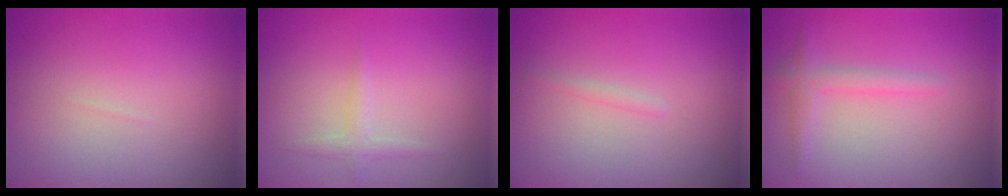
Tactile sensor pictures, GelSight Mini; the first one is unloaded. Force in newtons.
{"total": 1.3, "press": 1.3, "slide": 0.0}
{"total": 0.6, "press": 0.6, "slide": 0.0}
{"total": 1.9, "press": 1.9, "slide": 0.1}